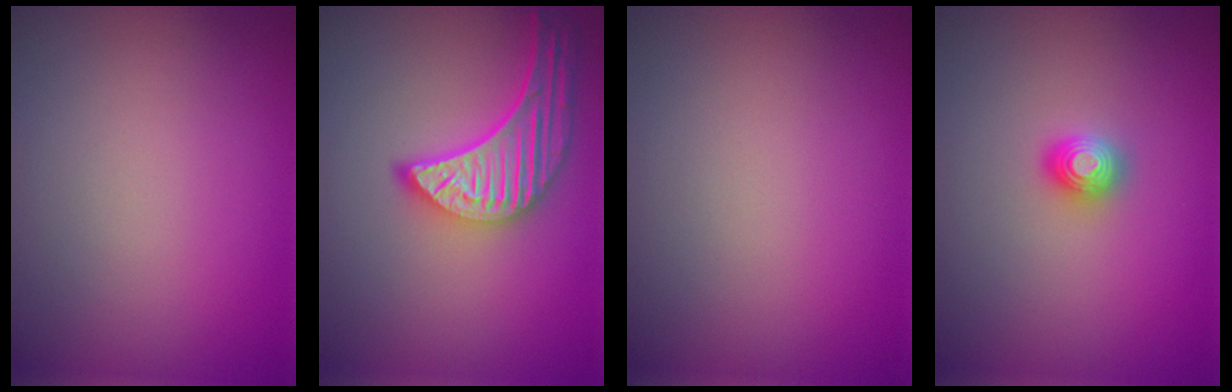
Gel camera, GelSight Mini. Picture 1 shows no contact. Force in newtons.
{"total": 5.5, "press": 4.4, "slide": 3.4}
{"total": 0.0}
{"total": 1.3, "press": 1.3, "slide": 0.2}